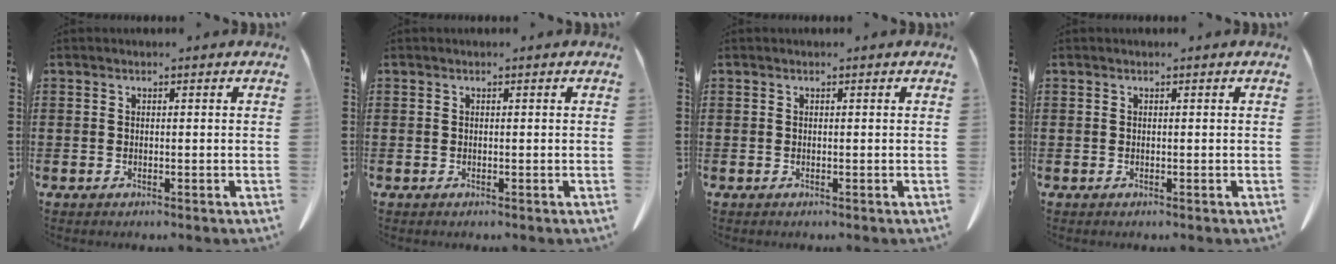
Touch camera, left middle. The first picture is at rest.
{"total": 0.0}
{"total": 0.0}
{"total": 0.0}